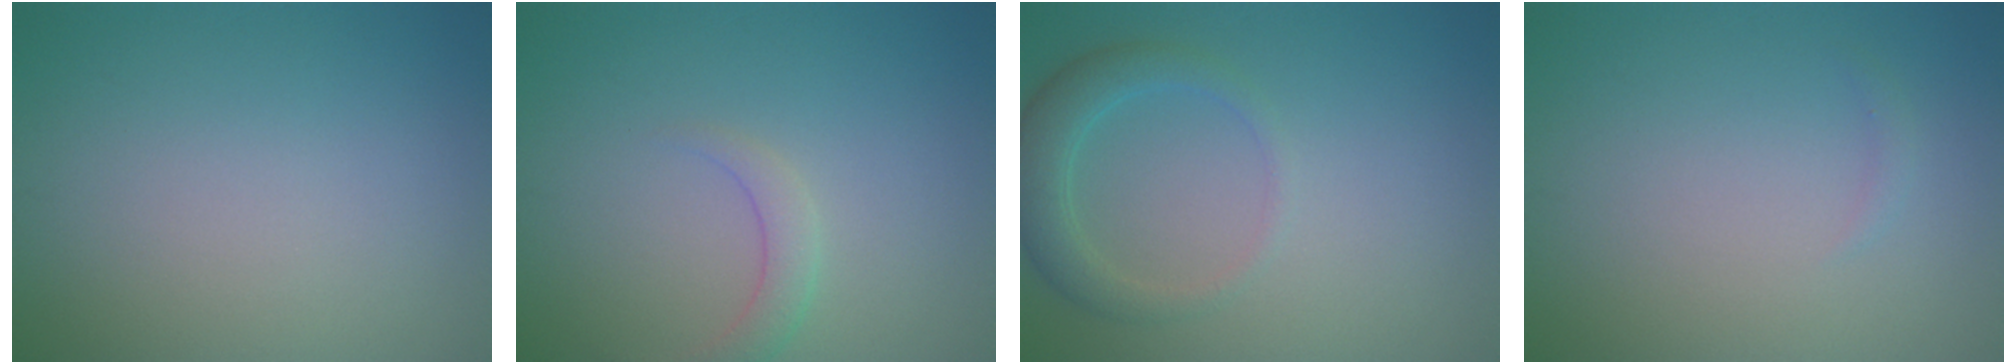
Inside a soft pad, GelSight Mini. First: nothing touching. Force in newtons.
{"total": 1.8, "press": 1.8, "slide": 0.1}
{"total": 2.9, "press": 2.9, "slide": 0.1}
{"total": 0.5, "press": 0.5, "slide": 0.0}